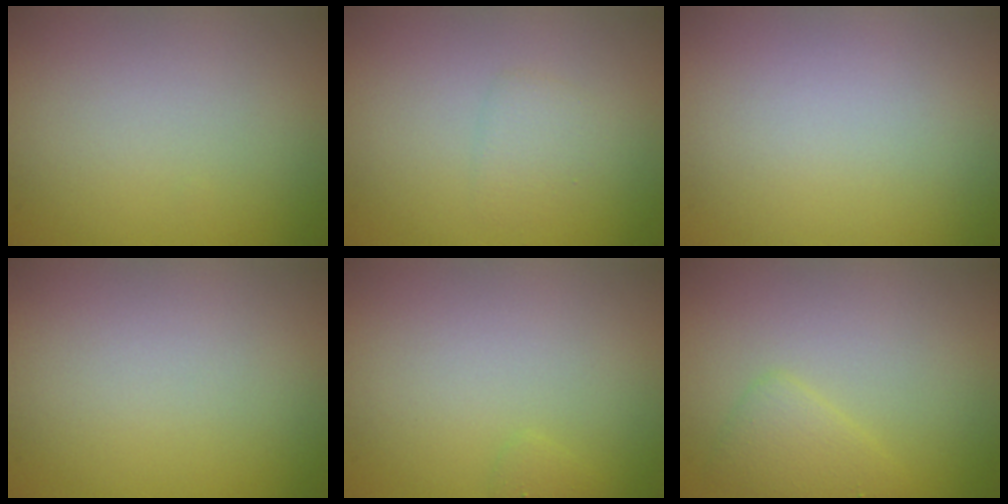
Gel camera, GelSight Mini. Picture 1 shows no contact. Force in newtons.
{"total": 1.3, "press": 1.3, "slide": 0.0}
{"total": 0.0}
{"total": 0.0}
{"total": 0.6, "press": 0.6, "slide": 0.1}
{"total": 2.0, "press": 2.0, "slide": 0.1}